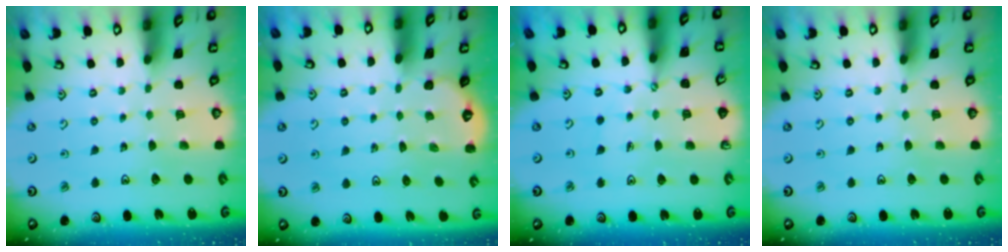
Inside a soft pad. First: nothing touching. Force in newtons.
{"total": 1.5, "press": 1.0, "slide": 1.1}
{"total": 1.7, "press": 1.7, "slide": 0.1}
{"total": 0.0}